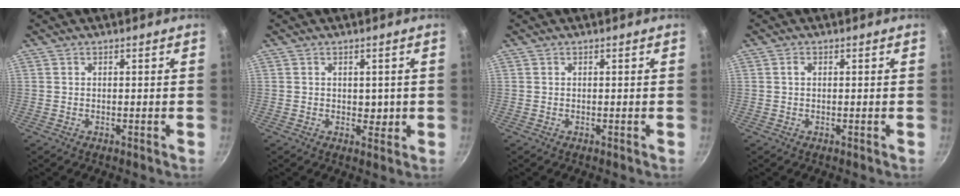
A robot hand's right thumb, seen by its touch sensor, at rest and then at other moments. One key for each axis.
{"total": 2.2, "fx": 0.2, "fy": 1.8, "fz": 1.3, "tx": -0.008, "ty": -0.008, "tz": 0.002}
{"total": 0.0}
{"total": 1.1, "fx": 0.3, "fy": 0.8, "fz": 0.8, "tx": -0.011, "ty": 0.005, "tz": 0.004}